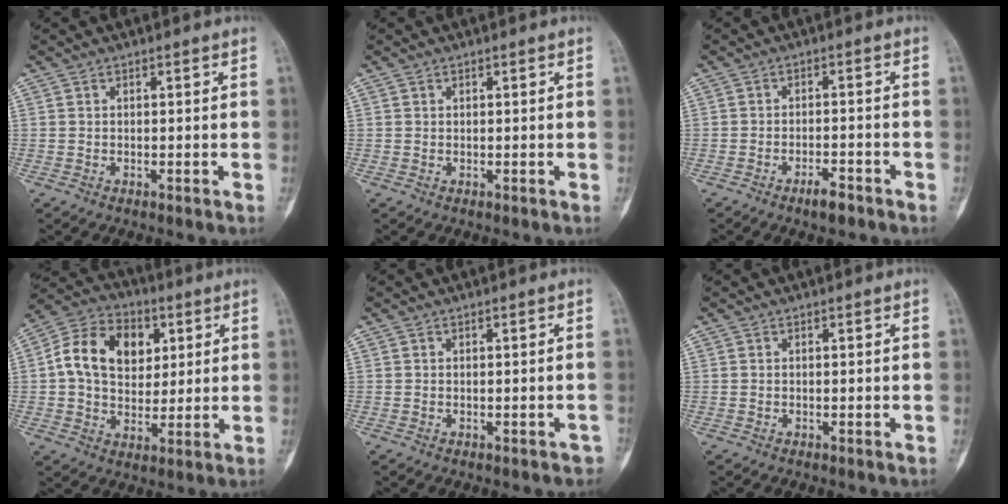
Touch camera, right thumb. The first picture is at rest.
{"total": 0.0}
{"total": 3.6, "force": [-2.5, 1.1, 2.3], "torque": [-0.040, 0.013, -0.042]}
{"total": 15.0, "force": [3.4, 11.0, 9.6], "torque": [-0.138, 0.007, 0.050]}
{"total": 0.7, "force": [-0.4, 0.6, 0.3], "torque": [0.001, 0.010, -0.003]}
{"total": 0.0}